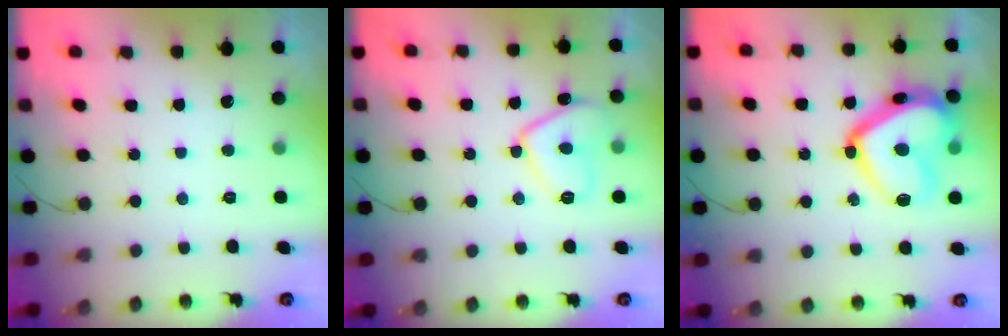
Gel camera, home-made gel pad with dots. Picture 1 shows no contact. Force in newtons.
{"total": 10.9, "press": 10.9, "slide": 1.1}
{"total": 20.7, "press": 20.6, "slide": 1.2}